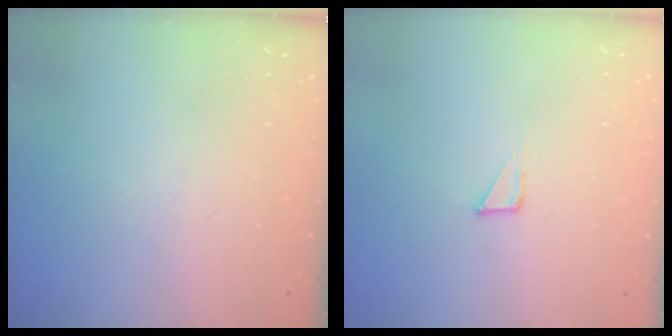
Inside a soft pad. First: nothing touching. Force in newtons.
{"total": 2.3, "press": 2.3, "slide": 0.1}